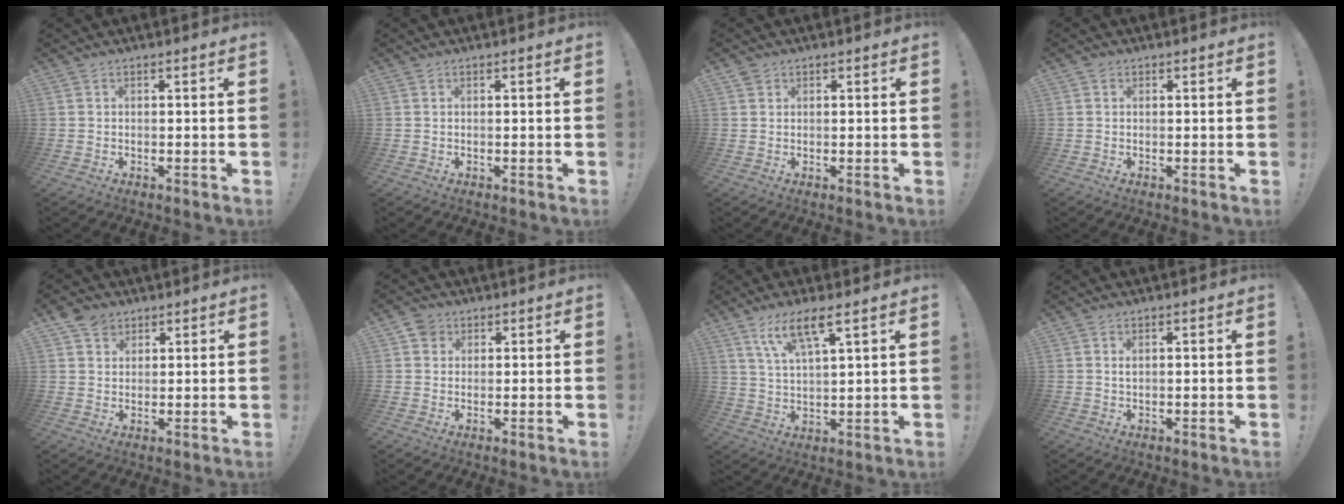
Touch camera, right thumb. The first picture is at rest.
{"total": 0.0}
{"total": 1.2, "force": [0.8, 0.9, 0.2], "torque": [-0.002, -0.001, 0.015]}
{"total": 0.9, "force": [0.5, 0.7, 0.1], "torque": [0.006, -0.001, 0.008]}
{"total": 5.6, "force": [3.6, 4.1, 1.3], "torque": [-0.017, -0.014, 0.067]}
{"total": 4.0, "force": [1.9, 3.4, 1.0], "torque": [-0.018, 0.000, 0.035]}
{"total": 9.4, "force": [6.1, 2.1, 6.9], "torque": [-0.134, -0.020, 0.109]}
{"total": 0.9, "force": [0.5, 0.5, 0.6], "torque": [-0.007, 0.000, 0.007]}